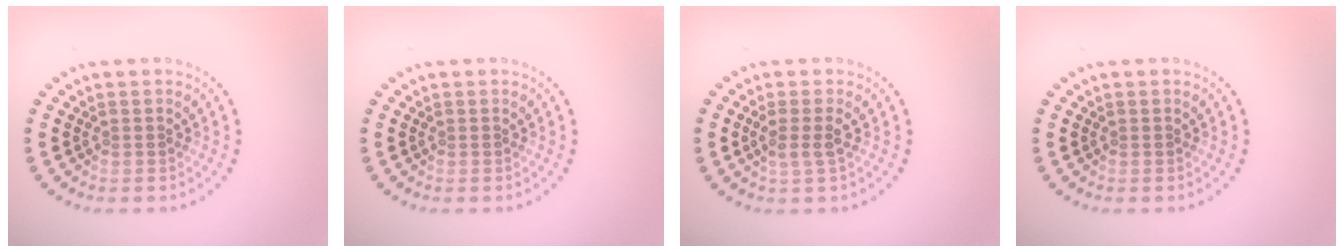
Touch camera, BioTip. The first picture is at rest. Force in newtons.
{"total": 0.0}
{"total": 1.5, "press": 1.3, "slide": 0.8}
{"total": 0.0}